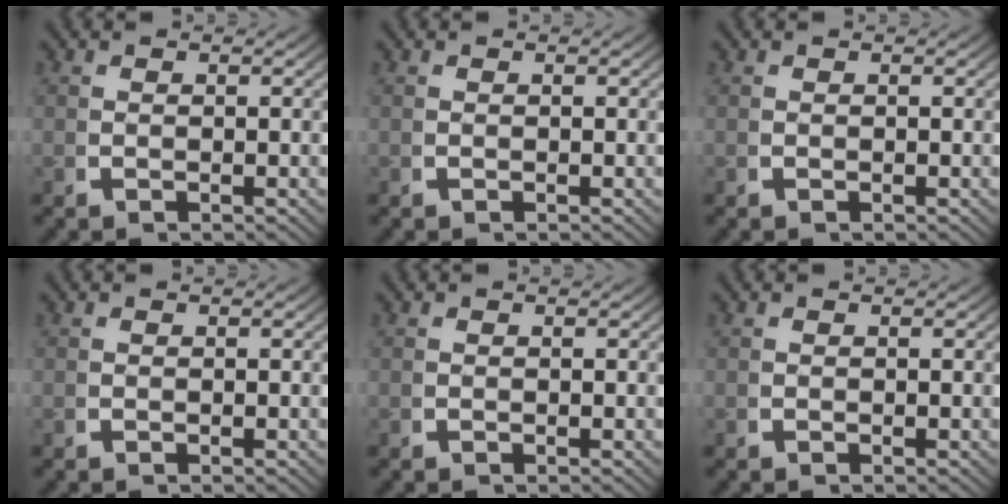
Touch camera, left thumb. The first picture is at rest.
{"total": 0.0}
{"total": 0.0}
{"total": 0.0}
{"total": 0.0}
{"total": 0.0}